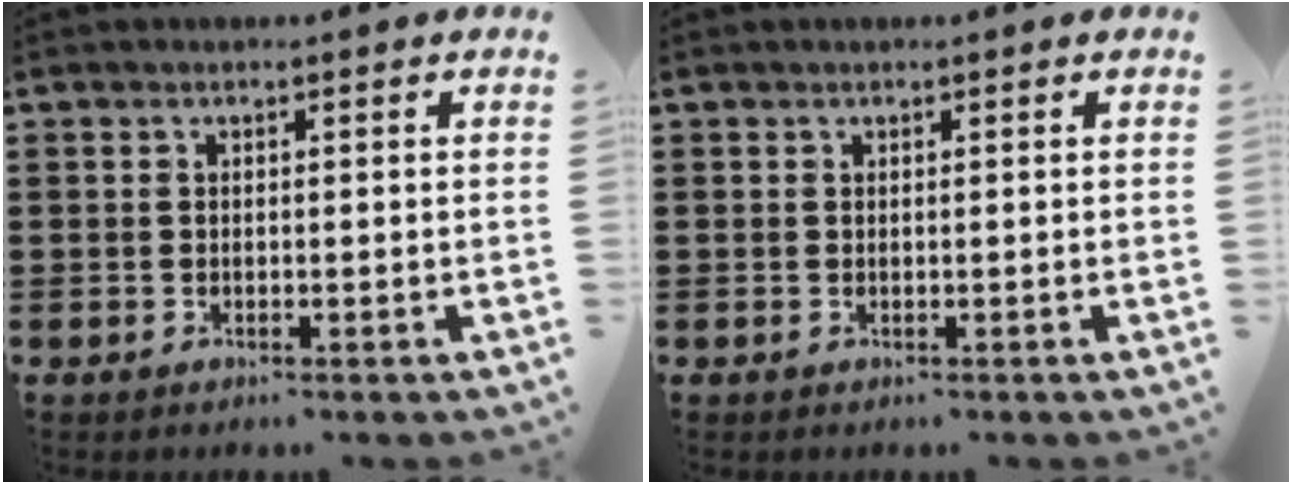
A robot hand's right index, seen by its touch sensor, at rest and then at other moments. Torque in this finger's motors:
{"motor_torque": [-0.01, 0.01, 0.00, 0.00]}